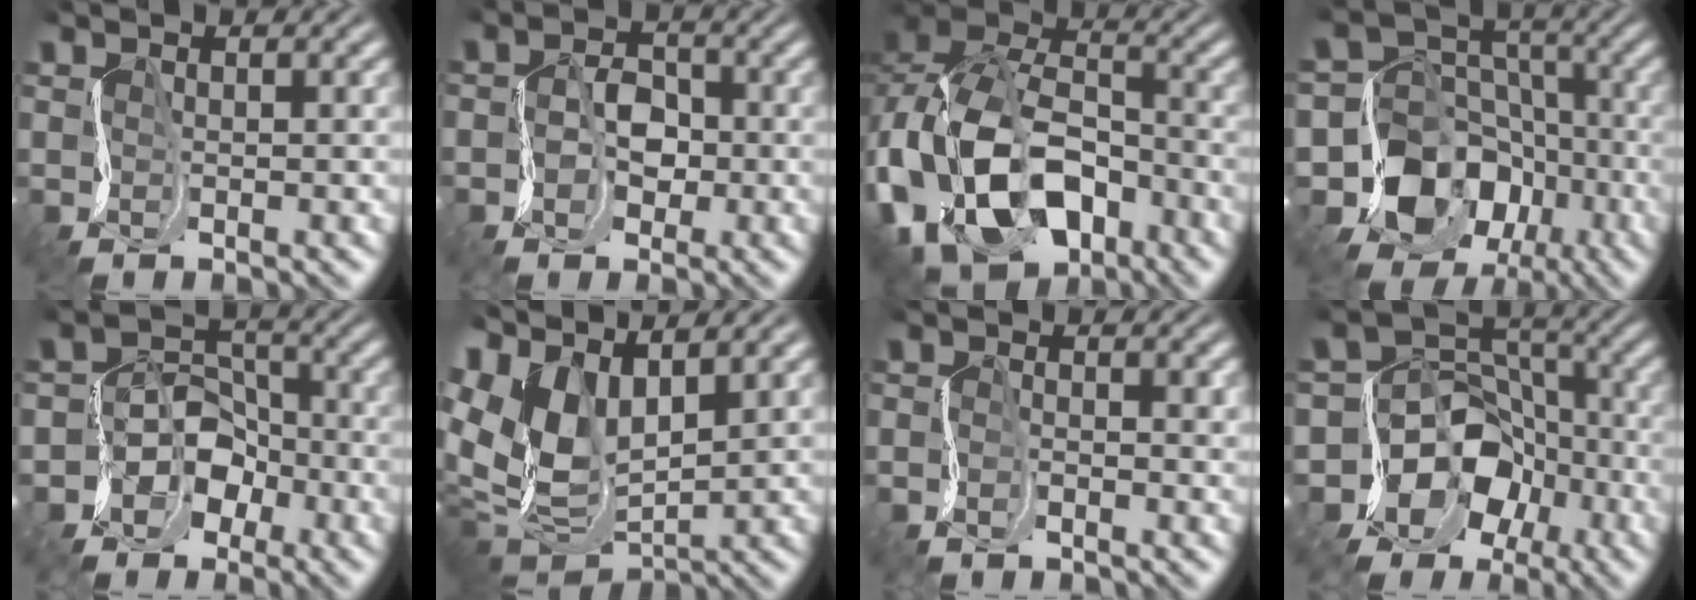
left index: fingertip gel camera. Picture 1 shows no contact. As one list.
[{"total": 2.5, "force": [-1.3, 1.9, 0.9], "torque": [-0.010, 0.004, -0.033]}, {"total": 12.4, "force": [-5.5, 8.5, 7.2], "torque": [-0.164, -0.009, -0.111]}, {"total": 12.5, "force": [-6.6, 10.1, 3.4], "torque": [-0.069, -0.005, -0.126]}, {"total": 4.7, "force": [-2.9, 3.6, 1.0], "torque": [-0.005, 0.006, -0.064]}, {"total": 7.6, "force": [2.9, 4.3, 5.5], "torque": [-0.141, 0.004, 0.055]}, {"total": 1.5, "force": [-1.3, 0.6, 0.5], "torque": [-0.016, -0.001, -0.028]}, {"total": 10.3, "force": [-5.3, 8.4, 2.6], "torque": [-0.031, -0.002, -0.114]}]